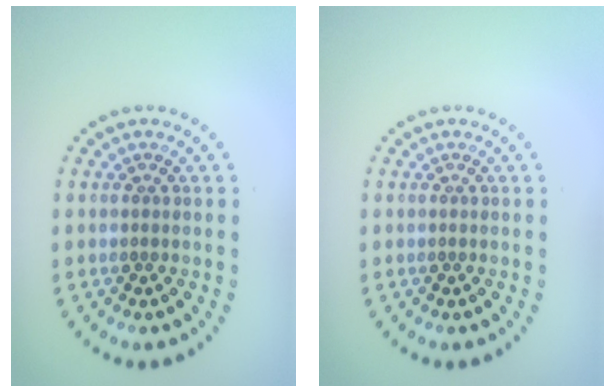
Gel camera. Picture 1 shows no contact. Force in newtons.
{"total": 0.0}